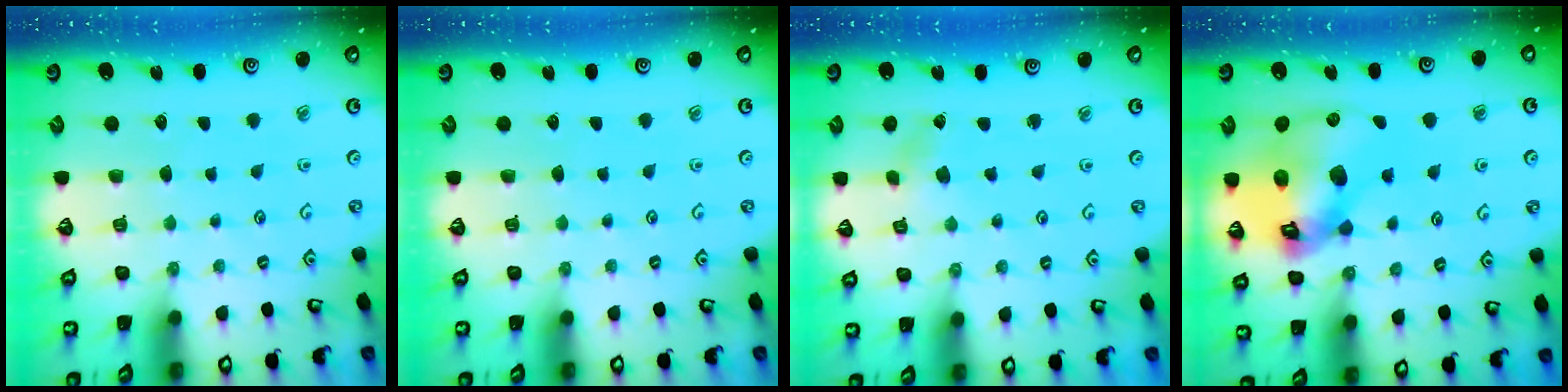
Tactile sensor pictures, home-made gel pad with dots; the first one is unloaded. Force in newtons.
{"total": 0.0}
{"total": 0.7, "press": 0.7, "slide": 0.0}
{"total": 20.9, "press": 20.7, "slide": 2.7}